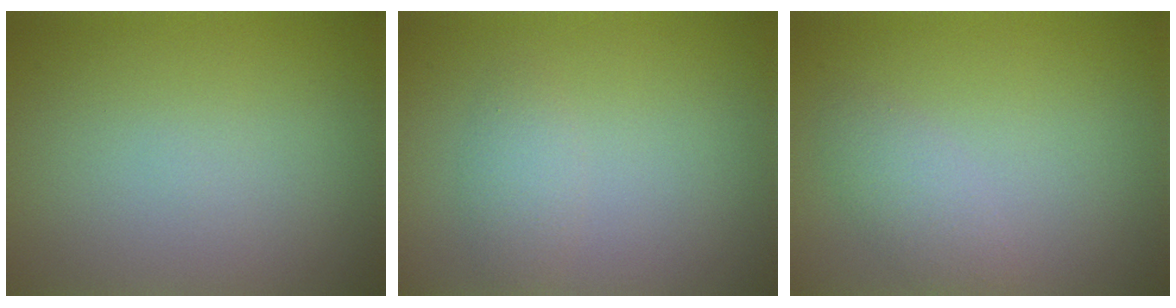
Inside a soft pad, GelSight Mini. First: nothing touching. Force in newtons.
{"total": 1.6, "press": 1.6, "slide": 0.1}
{"total": 2.0, "press": 2.0, "slide": 0.2}